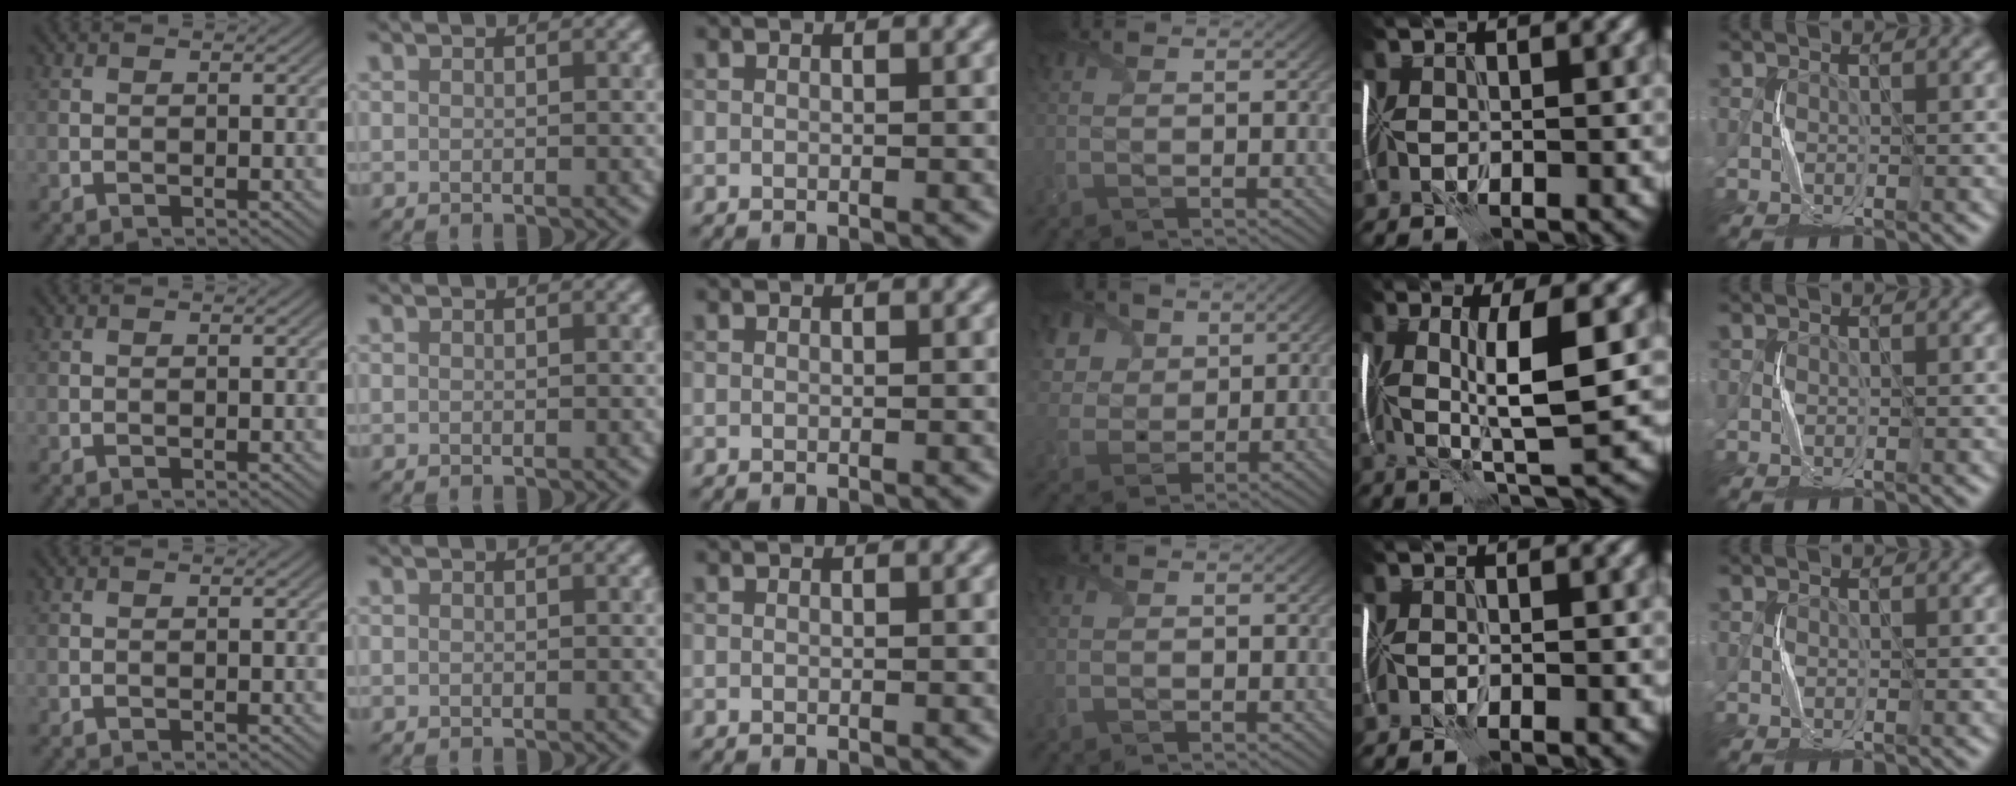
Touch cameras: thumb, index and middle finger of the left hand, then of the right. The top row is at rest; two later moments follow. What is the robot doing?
{"motion": "fold", "object": "plastic wrap"}